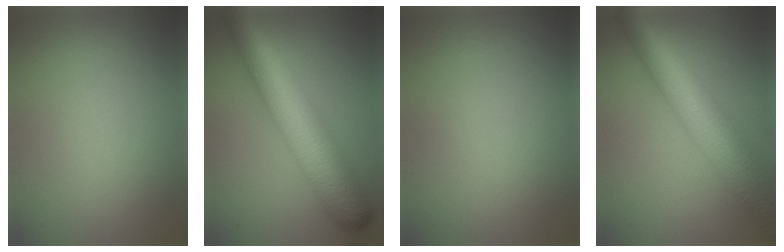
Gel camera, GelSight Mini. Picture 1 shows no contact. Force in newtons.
{"total": 11.9, "press": 11.9, "slide": 0.2}
{"total": 0.0}
{"total": 11.7, "press": 11.7, "slide": 0.6}